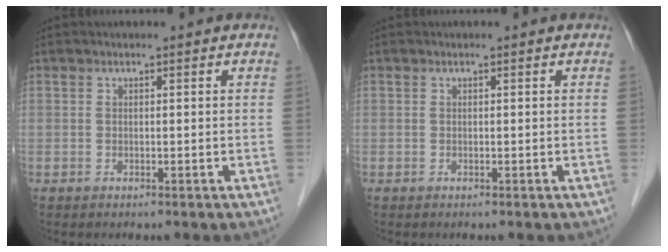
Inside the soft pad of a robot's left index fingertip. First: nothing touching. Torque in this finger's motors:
{"motor_torque": [0.00, 0.00, 0.00, 0.00]}